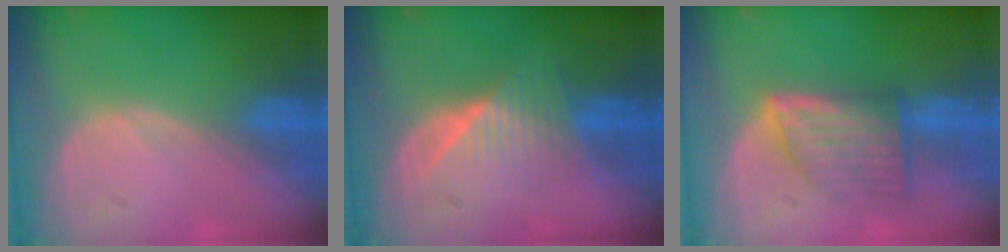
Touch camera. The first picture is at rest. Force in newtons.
{"total": 6.3, "press": 5.9, "slide": 2.3}
{"total": 7.3, "press": 6.6, "slide": 3.2}